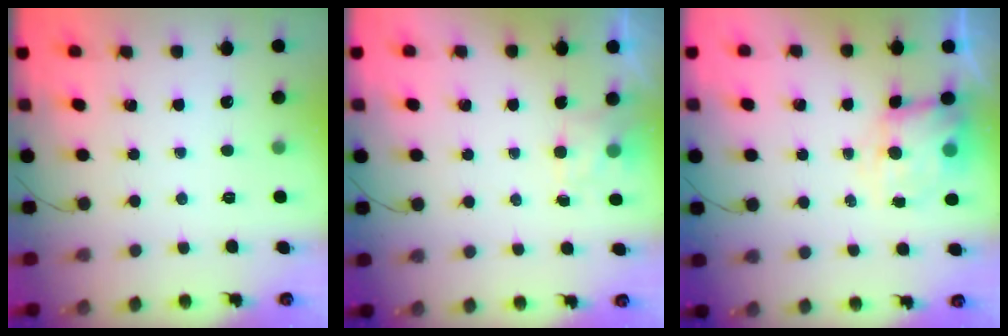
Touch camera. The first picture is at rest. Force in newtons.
{"total": 2.2, "press": 1.8, "slide": 1.3}
{"total": 6.9, "press": 6.8, "slide": 1.1}